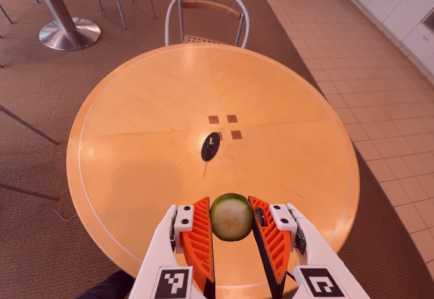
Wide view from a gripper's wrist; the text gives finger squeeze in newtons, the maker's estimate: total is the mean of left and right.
{"total": 6.4, "left": 6.2, "right": 6.6}